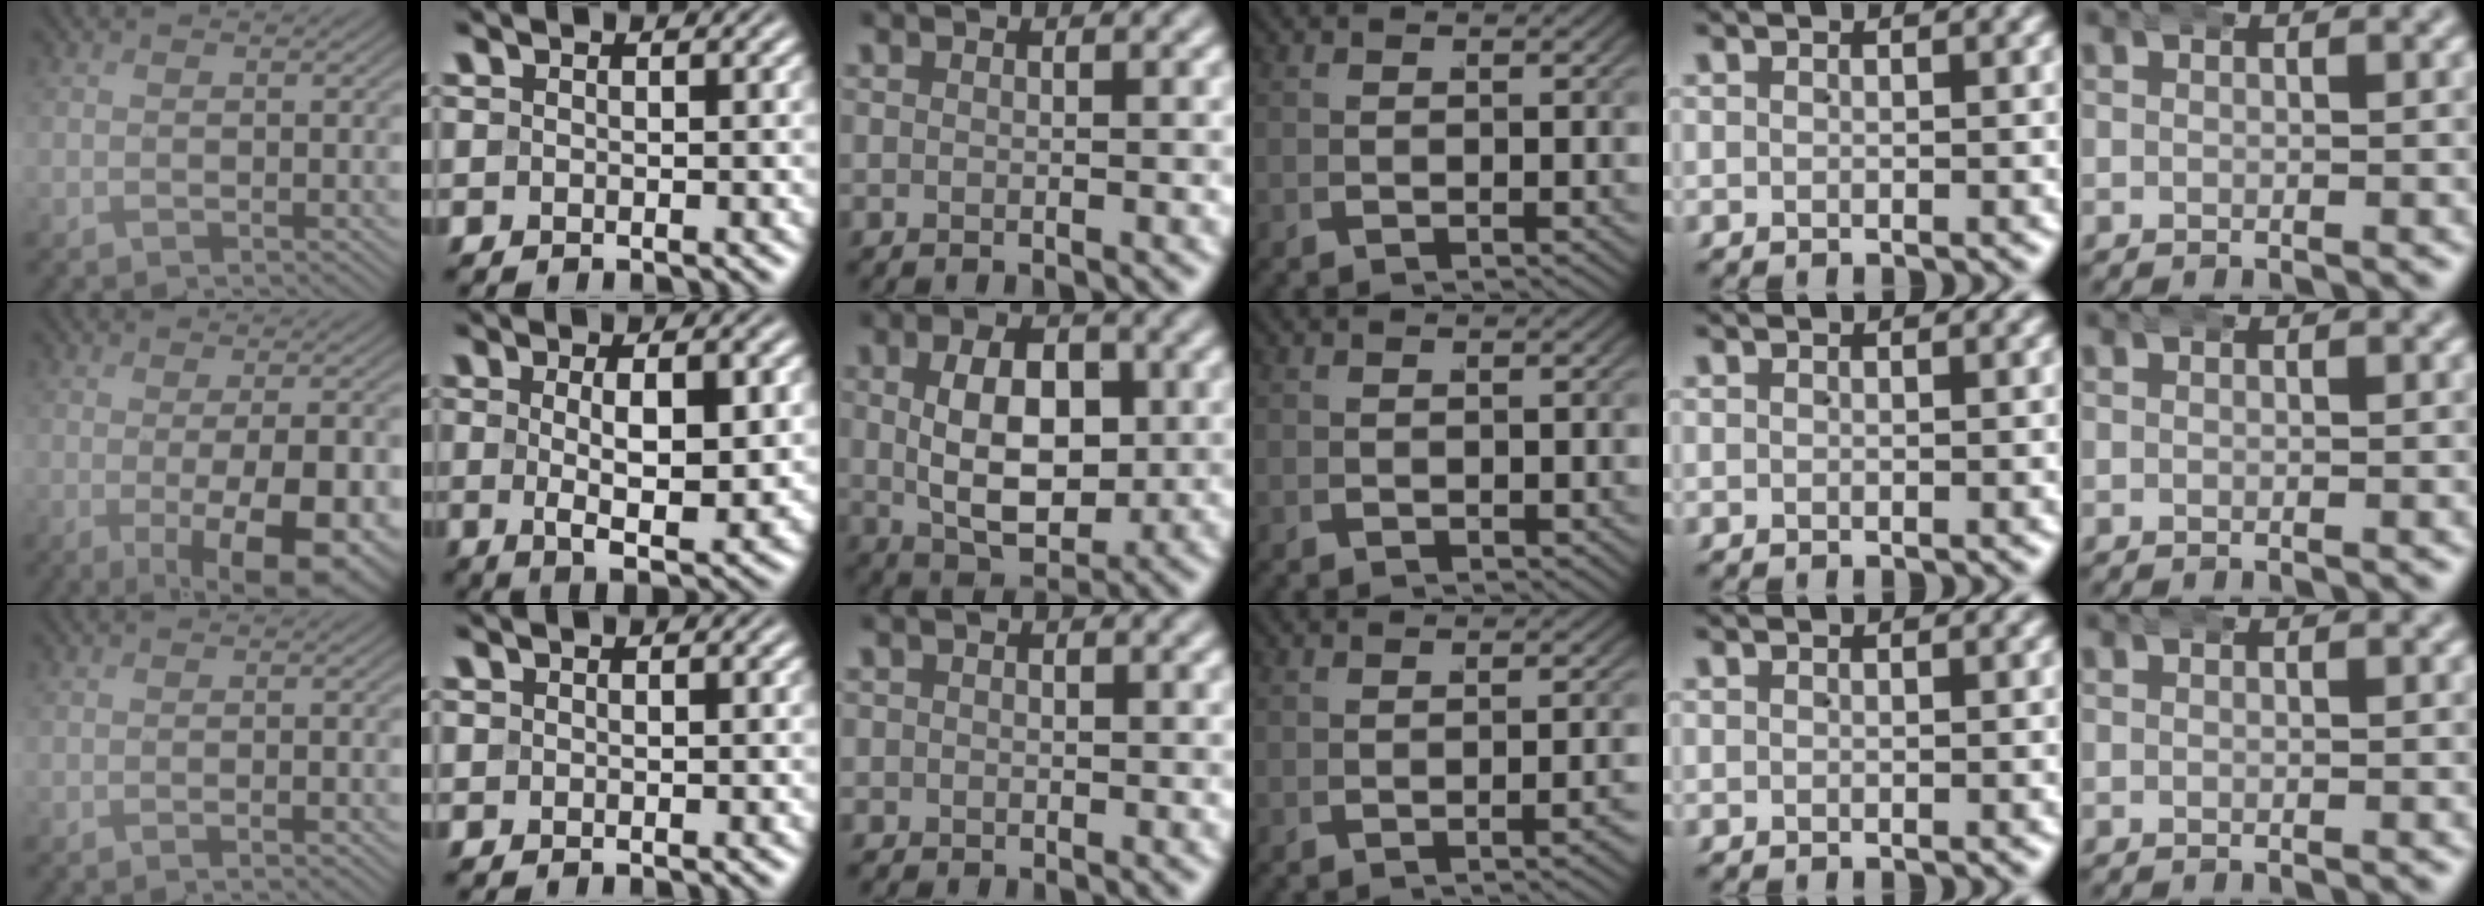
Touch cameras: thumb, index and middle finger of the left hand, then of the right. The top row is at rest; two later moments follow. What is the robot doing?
{"motion": "wrap", "object": "arm wrap"}